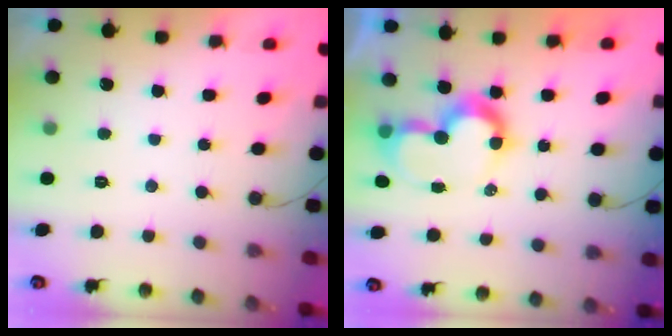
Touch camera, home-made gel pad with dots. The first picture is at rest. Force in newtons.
{"total": 10.0, "press": 10.0, "slide": 0.9}